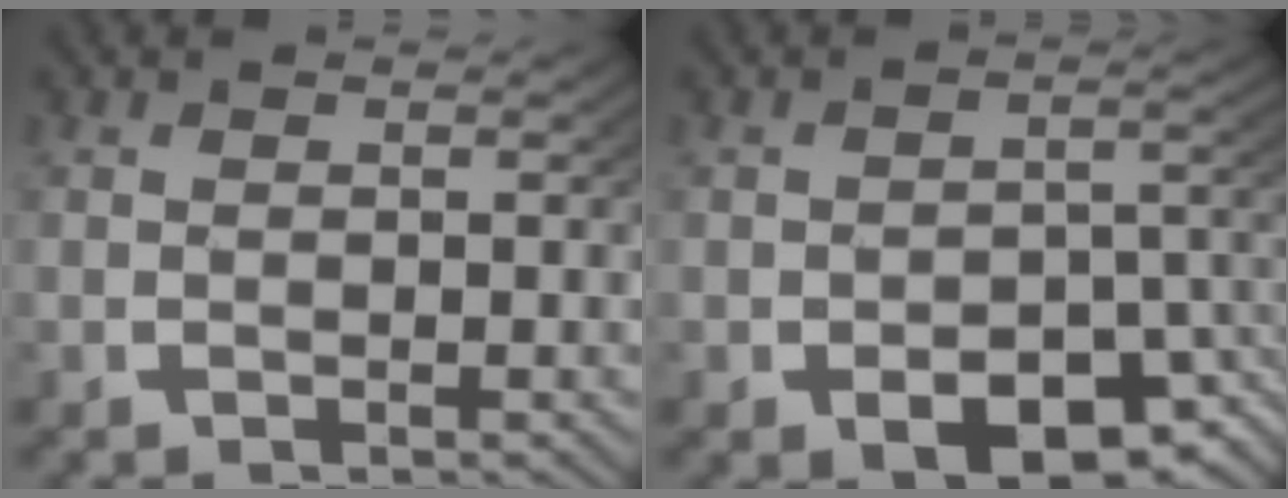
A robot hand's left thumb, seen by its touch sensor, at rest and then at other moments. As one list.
[{"total": 6.1, "force": [-2.6, 3.5, 4.2], "torque": [-0.064, -0.017, -0.032]}]